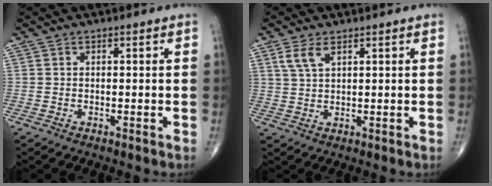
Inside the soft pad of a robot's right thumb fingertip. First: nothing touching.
{"total": 3.9, "force": [2.2, 1.7, 2.8], "torque": [-0.059, -0.001, 0.050]}